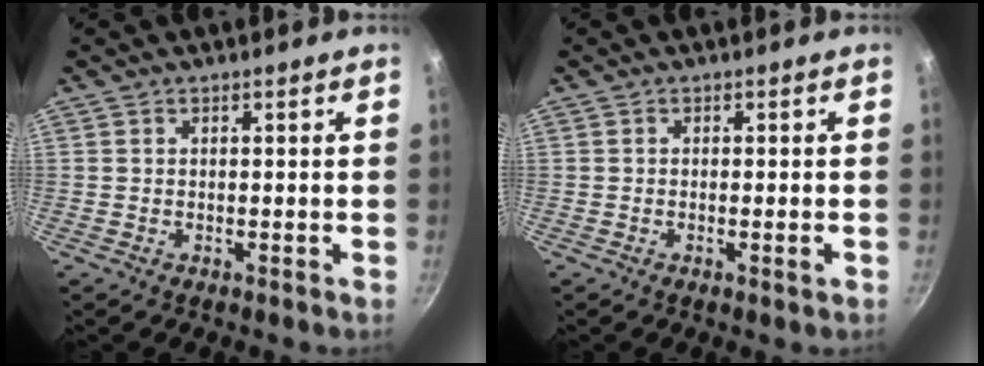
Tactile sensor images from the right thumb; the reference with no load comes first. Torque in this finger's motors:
{"motor_torque": [-0.30, 0.09, -0.20, -0.01, -0.02]}